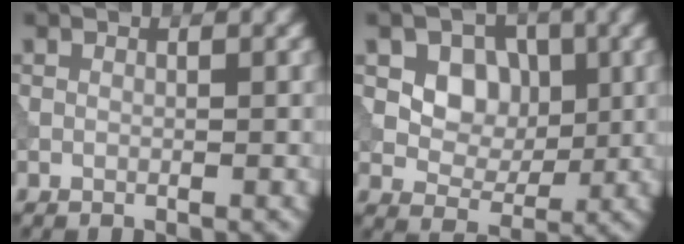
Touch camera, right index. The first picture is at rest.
{"total": 4.4, "force": [1.1, 3.6, 2.3], "torque": [-0.042, -0.004, 0.017]}